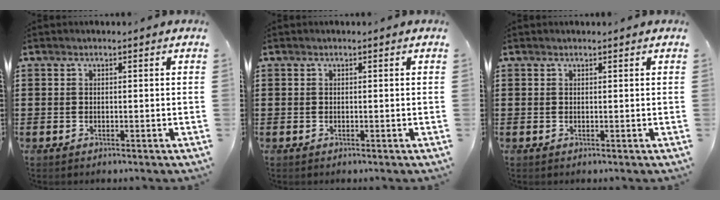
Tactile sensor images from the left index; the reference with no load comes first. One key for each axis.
{"total": 0.0}
{"total": 0.0}